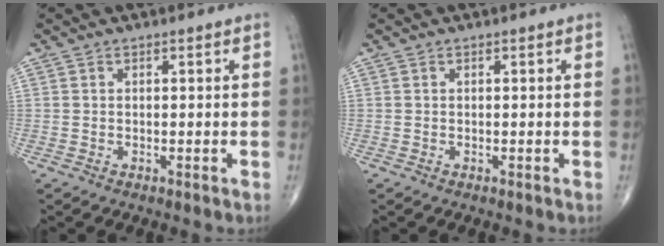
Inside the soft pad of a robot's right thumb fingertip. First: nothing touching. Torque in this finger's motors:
{"motor_torque": [0.00, 0.00, 0.03, 0.03, 0.00]}